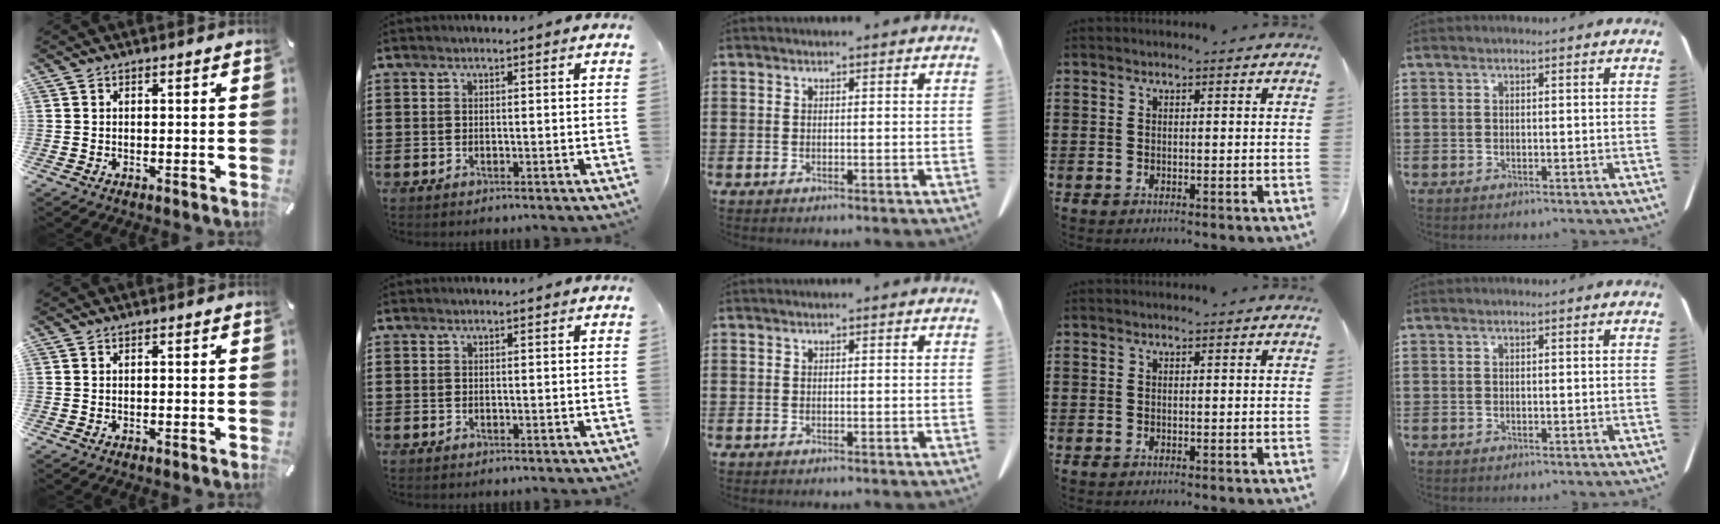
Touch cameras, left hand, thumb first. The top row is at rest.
{}